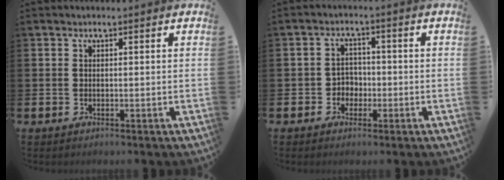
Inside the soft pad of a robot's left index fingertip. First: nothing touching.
{"total": 2.8, "force": [-1.3, 2.4, 0.6], "torque": [-0.016, 0.006, -0.032]}